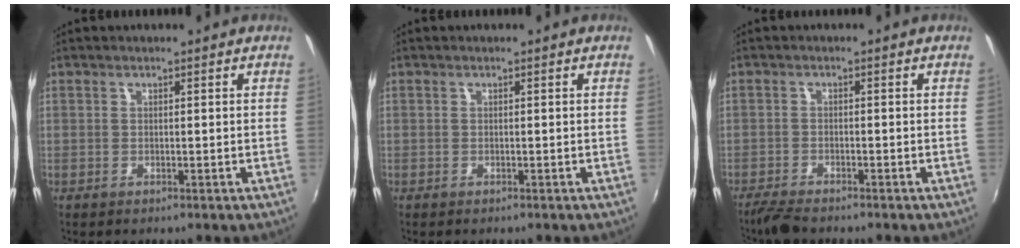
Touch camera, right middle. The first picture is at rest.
{"total": 0.0}
{"total": 4.0, "force": [-3.7, 0.4, 1.6], "torque": [-0.049, -0.016, -0.070]}